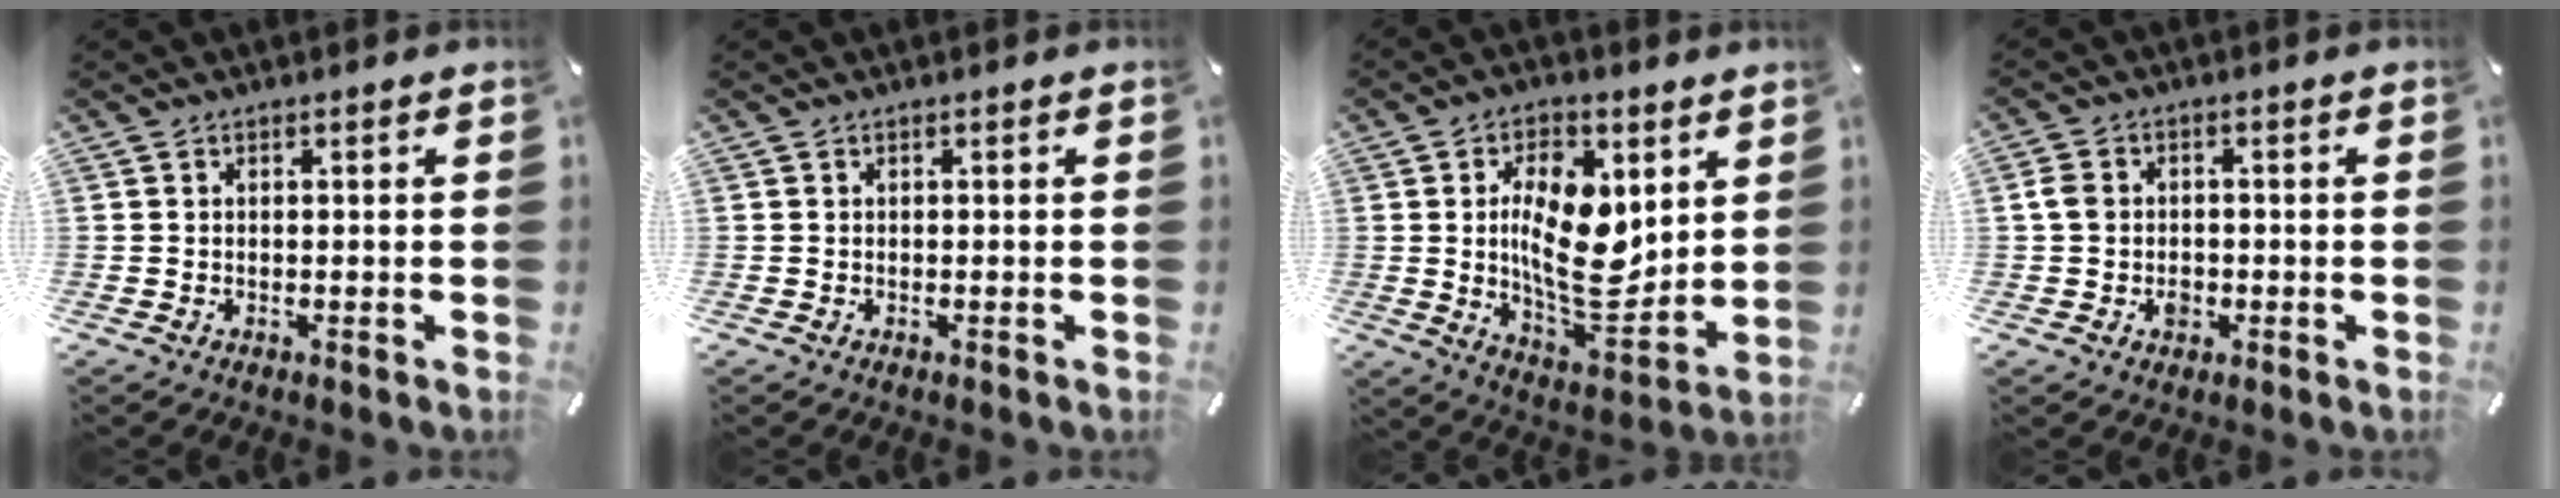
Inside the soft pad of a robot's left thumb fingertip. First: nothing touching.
{"total": 0.0}
{"total": 16.9, "force": [2.9, 9.0, 14.0], "torque": [-0.253, -0.020, 0.045]}
{"total": 4.5, "force": [-0.9, 3.8, 2.3], "torque": [-0.040, 0.008, -0.013]}